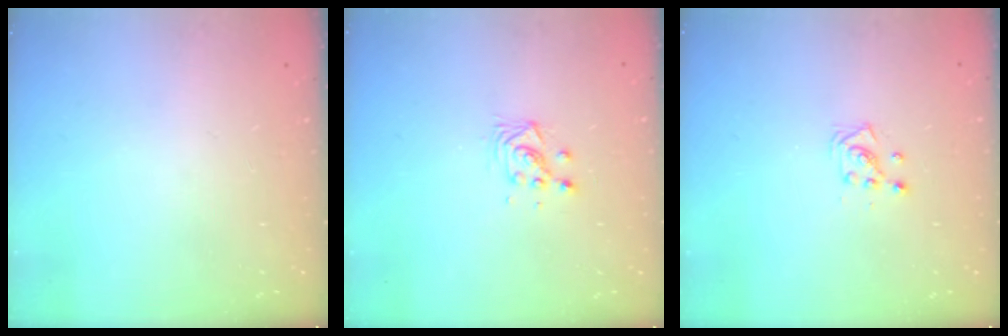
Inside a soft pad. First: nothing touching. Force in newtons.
{"total": 3.7, "press": 3.7, "slide": 0.3}
{"total": 3.3, "press": 3.2, "slide": 0.5}